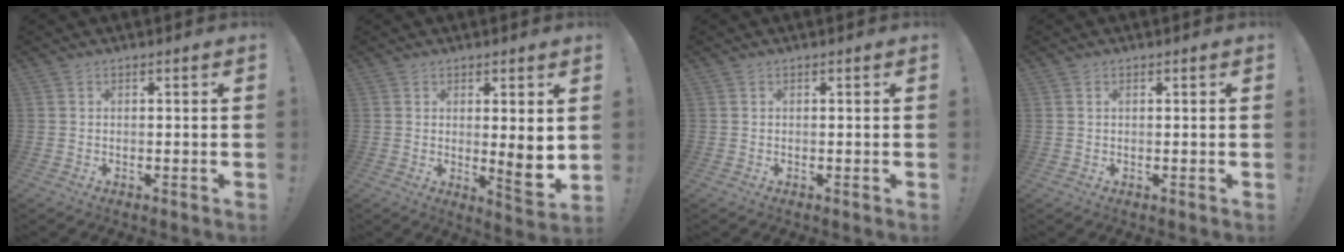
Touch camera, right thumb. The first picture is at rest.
{"total": 6.6, "force": [1.0, 0.9, 6.5], "torque": [-0.079, -0.024, 0.017]}
{"total": 0.0}
{"total": 0.8, "force": [0.4, 0.4, 0.5], "torque": [-0.008, 0.001, 0.006]}